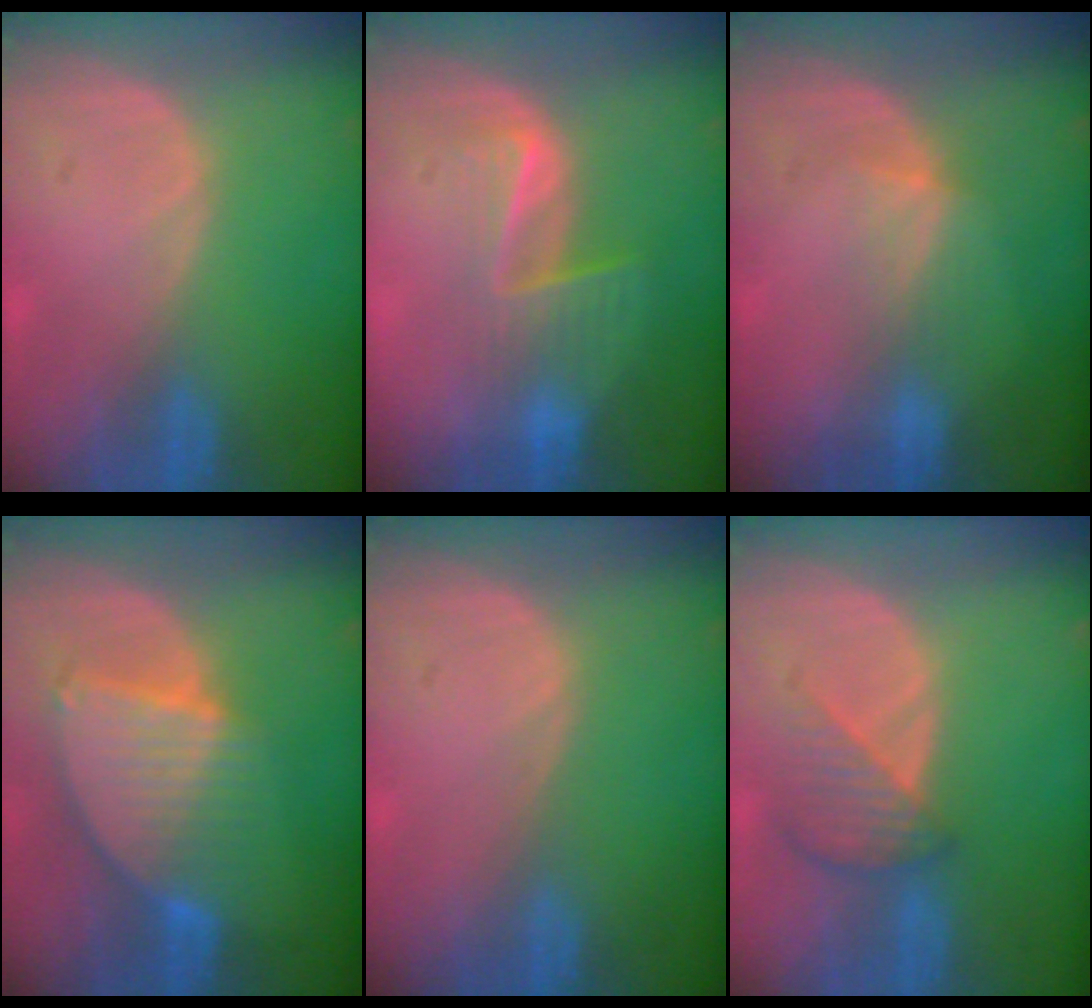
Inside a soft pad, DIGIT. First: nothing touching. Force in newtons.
{"total": 6.6, "press": 5.5, "slide": 3.6}
{"total": 2.7, "press": 2.4, "slide": 1.2}
{"total": 8.5, "press": 7.5, "slide": 4.1}
{"total": 0.0}
{"total": 4.5, "press": 4.1, "slide": 1.7}